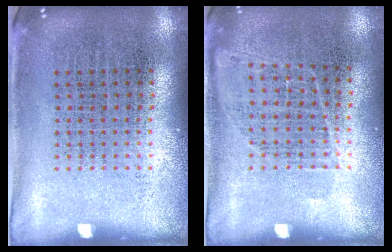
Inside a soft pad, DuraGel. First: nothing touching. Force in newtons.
{"total": 1.0, "press": 0.9, "slide": 0.6}